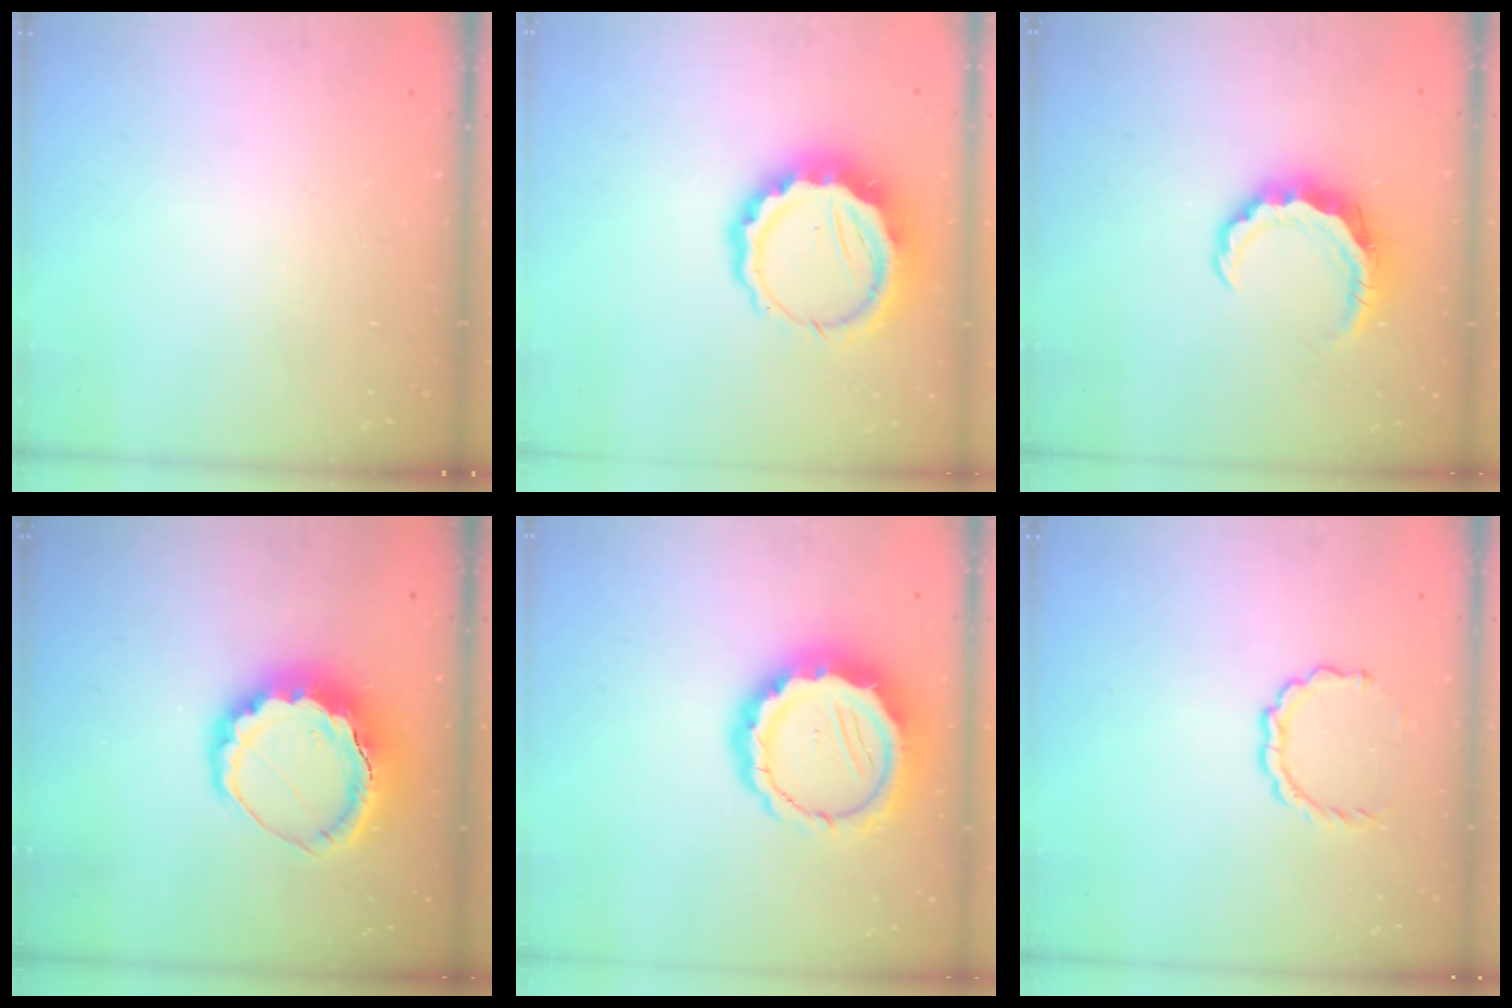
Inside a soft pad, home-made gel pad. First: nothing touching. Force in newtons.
{"total": 12.0, "press": 11.7, "slide": 2.7}
{"total": 8.4, "press": 8.3, "slide": 1.2}
{"total": 11.4, "press": 11.2, "slide": 2.1}
{"total": 15.6, "press": 15.2, "slide": 3.5}
{"total": 5.6, "press": 5.5, "slide": 1.3}